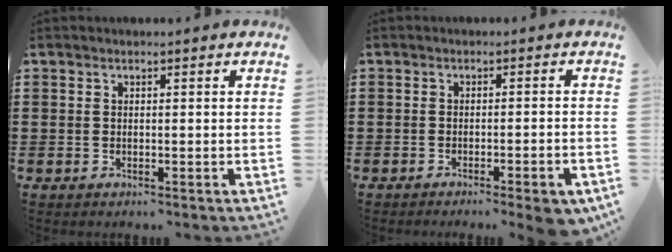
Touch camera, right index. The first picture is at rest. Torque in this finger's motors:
{"motor_torque": [0.78, -0.66, 0.36, 0.02]}